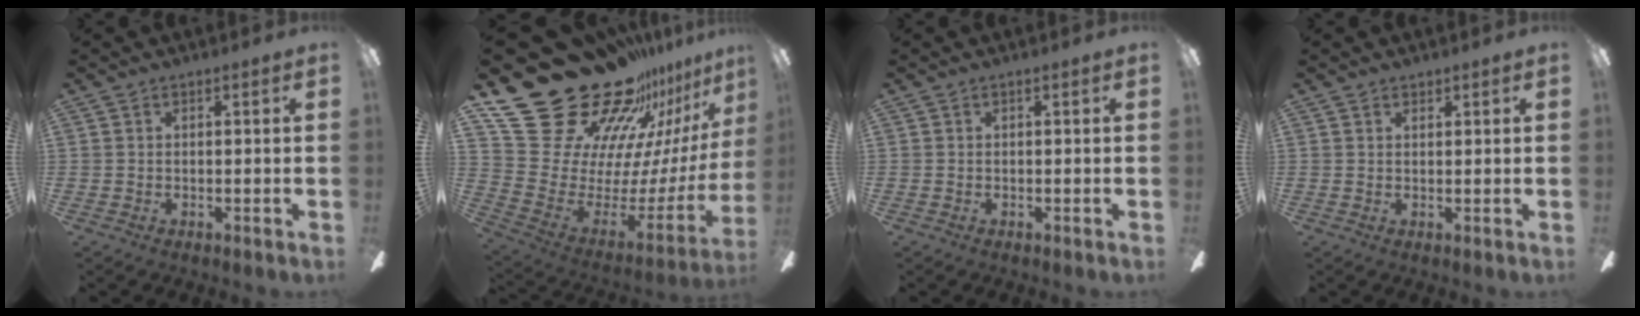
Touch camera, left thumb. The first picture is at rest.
{"total": 32.5, "force": [24.6, 15.3, 14.7], "torque": [-0.211, -0.215, 0.490]}
{"total": 0.0}
{"total": 1.1, "force": [1.0, 0.5, 0.1], "torque": [-0.002, -0.001, 0.020]}